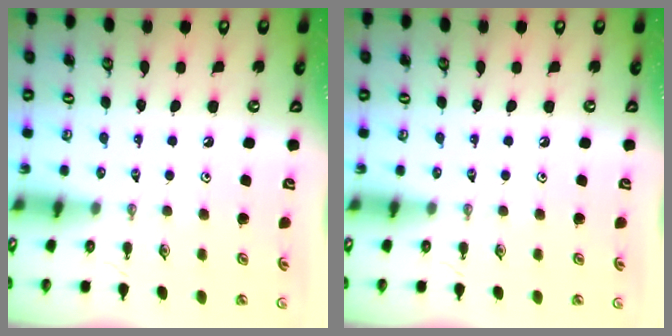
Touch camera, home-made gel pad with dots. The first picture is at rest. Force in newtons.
{"total": 0.0}